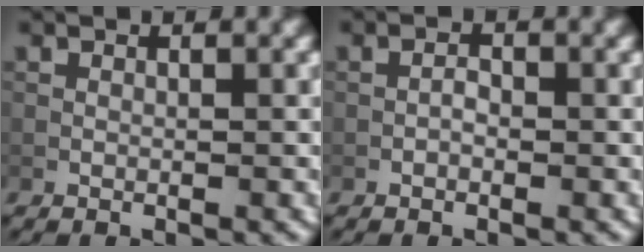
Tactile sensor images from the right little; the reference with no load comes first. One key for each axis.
{"total": 1.0, "fx": -0.4, "fy": 0.5, "fz": 0.7, "tx": -0.012, "ty": 0.003, "tz": -0.009}